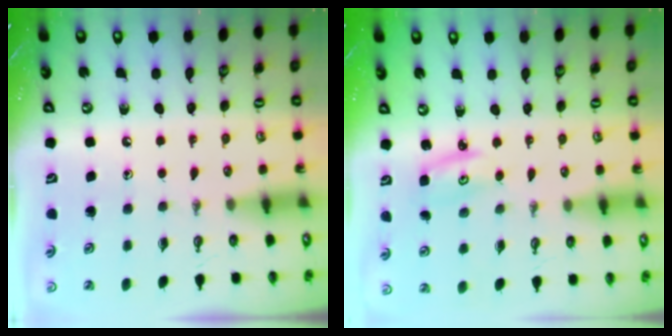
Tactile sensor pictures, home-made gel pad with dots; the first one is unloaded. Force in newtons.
{"total": 2.8, "press": 2.8, "slide": 0.3}